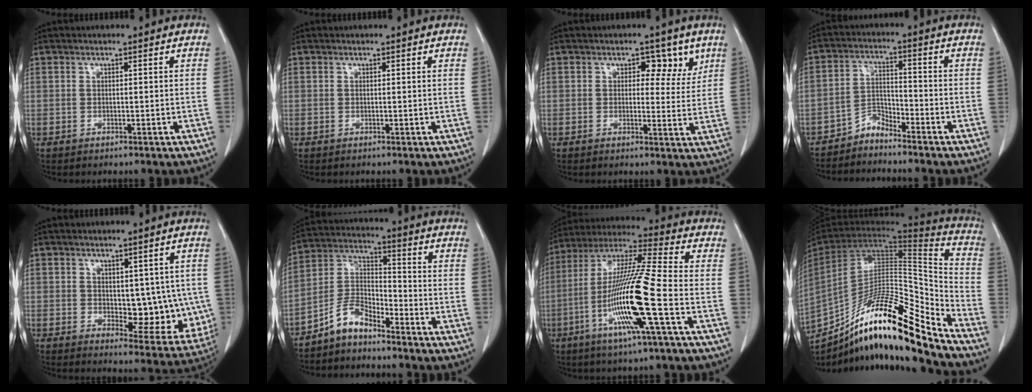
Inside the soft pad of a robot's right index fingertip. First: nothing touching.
{"total": 0.0}
{"total": 4.4, "force": [2.3, 2.7, 2.6], "torque": [-0.015, 0.004, 0.026]}
{"total": 3.5, "force": [-3.4, 0.9, 0.0], "torque": [0.007, 0.003, -0.063]}
{"total": 9.6, "force": [0.1, 4.9, 8.2], "torque": [-0.083, -0.002, 0.020]}
{"total": 6.6, "force": [-5.4, 2.5, 2.7], "torque": [-0.055, 0.014, -0.111]}
{"total": 18.0, "force": [-5.2, -0.4, 17.2], "torque": [-0.341, -0.012, -0.105]}
{"total": 27.3, "force": [-21.5, 1.5, 16.7], "torque": [-0.259, -0.020, -0.358]}